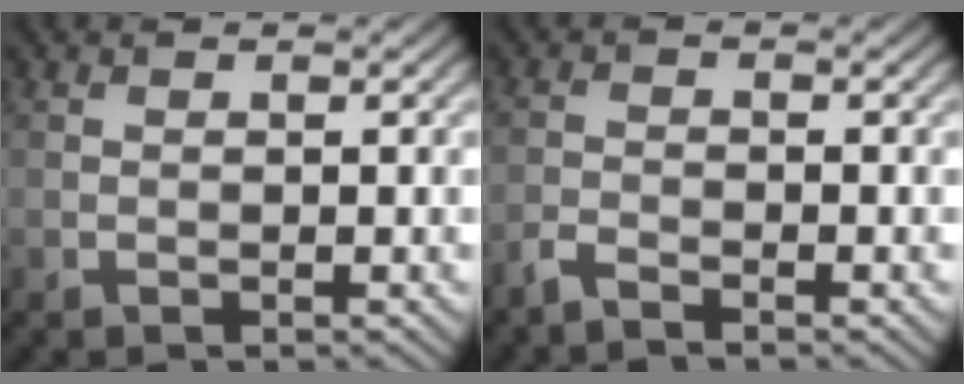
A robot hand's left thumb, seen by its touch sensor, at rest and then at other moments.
{"total": 2.1, "force": [-1.8, 0.3, 0.9], "torque": [-0.025, -0.005, -0.045]}